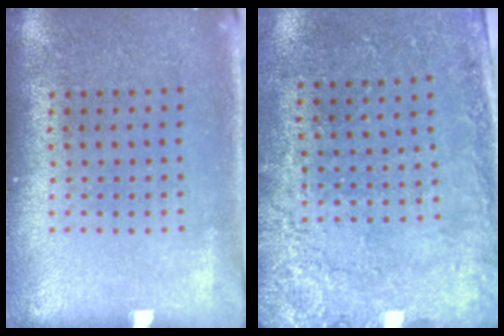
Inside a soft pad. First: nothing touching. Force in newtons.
{"total": 2.7, "press": 2.2, "slide": 1.5}